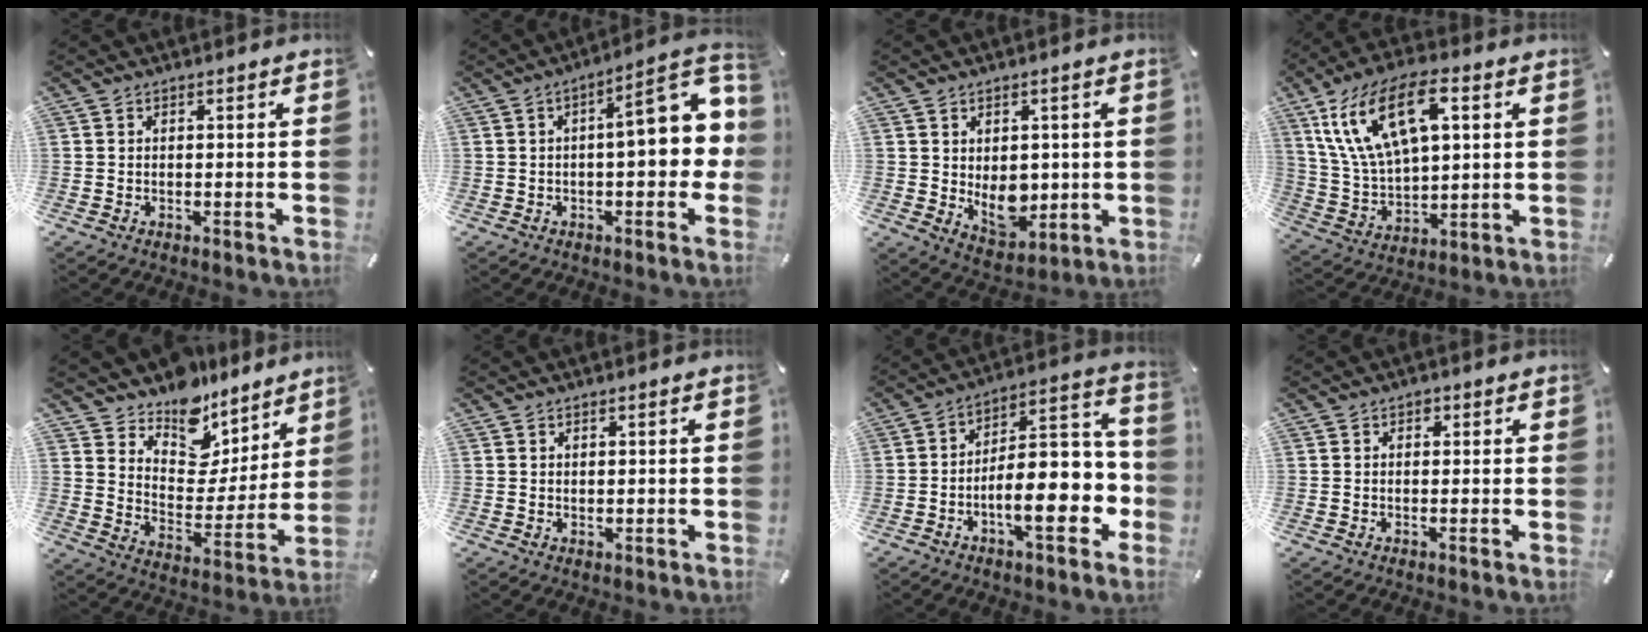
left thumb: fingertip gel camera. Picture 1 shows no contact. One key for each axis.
{"total": 14.2, "fx": 1.2, "fy": 5.3, "fz": 13.2, "tx": -0.163, "ty": -0.016, "tz": 0.016}
{"total": 8.2, "fx": 0.0, "fy": 6.2, "fz": 5.3, "tx": -0.069, "ty": -0.006, "tz": 0.003}
{"total": 17.9, "fx": 7.9, "fy": 9.4, "fz": 13.0, "tx": -0.303, "ty": -0.006, "tz": 0.133}
{"total": 12.7, "fx": 10.6, "fy": 7.0, "fz": 0.9, "tx": -0.013, "ty": -0.121, "tz": 0.194}
{"total": 0.6, "fx": 0.4, "fy": 0.4, "fz": 0.2, "tx": -0.004, "ty": 0.001, "tz": 0.008}
{"total": 16.7, "fx": -6.0, "fy": 6.6, "fz": 14.1, "tx": -0.200, "ty": 0.003, "tz": -0.092}
{"total": 1.3, "fx": 0.4, "fy": 1.1, "fz": 0.6, "tx": -0.004, "ty": 0.003, "tz": 0.005}